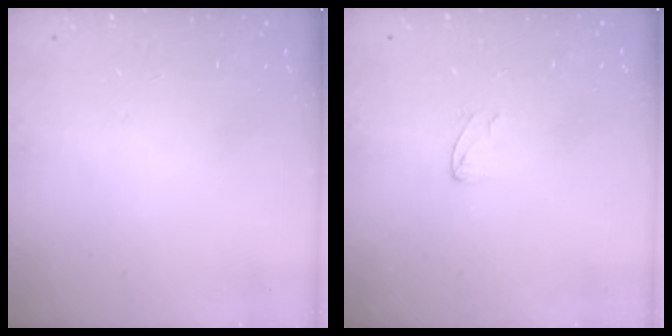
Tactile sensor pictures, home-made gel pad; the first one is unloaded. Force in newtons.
{"total": 4.1, "press": 4.1, "slide": 0.3}